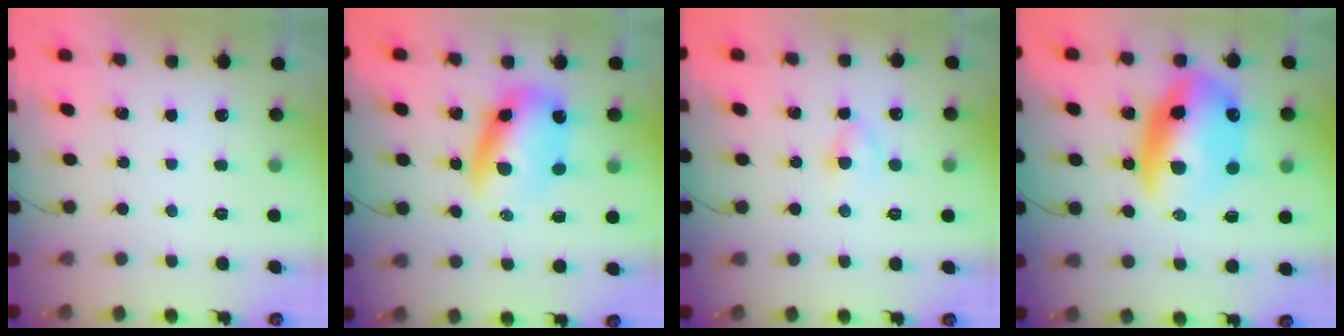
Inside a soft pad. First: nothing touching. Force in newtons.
{"total": 9.4, "press": 9.0, "slide": 2.7}
{"total": 2.9, "press": 2.6, "slide": 1.3}
{"total": 16.1, "press": 15.6, "slide": 3.8}